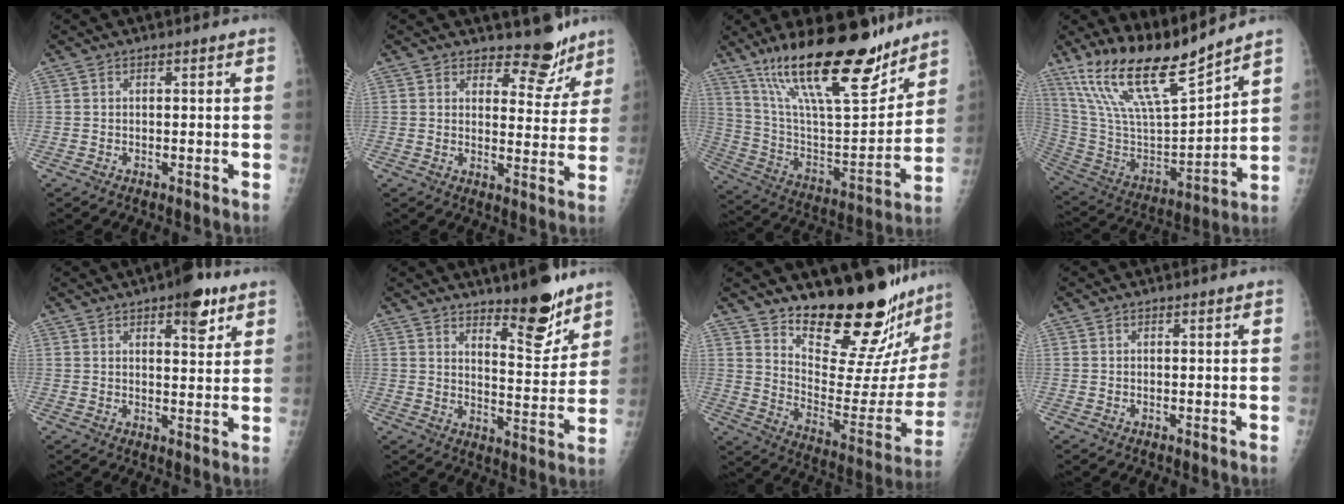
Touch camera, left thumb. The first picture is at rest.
{"total": 7.5, "force": [6.5, 3.4, 1.7], "torque": [0.010, -0.054, 0.086]}
{"total": 23.1, "force": [16.9, 6.5, 14.4], "torque": [-0.210, -0.086, 0.294]}
{"total": 19.0, "force": [15.5, 2.9, 10.6], "torque": [-0.174, -0.081, 0.302]}
{"total": 7.3, "force": [4.3, 2.8, 5.2], "torque": [-0.050, -0.020, 0.055]}
{"total": 11.1, "force": [8.4, 3.2, 6.5], "torque": [-0.067, -0.072, 0.134]}
{"total": 23.8, "force": [21.0, 4.7, 10.2], "torque": [-0.111, -0.188, 0.294]}
{"total": 0.0}